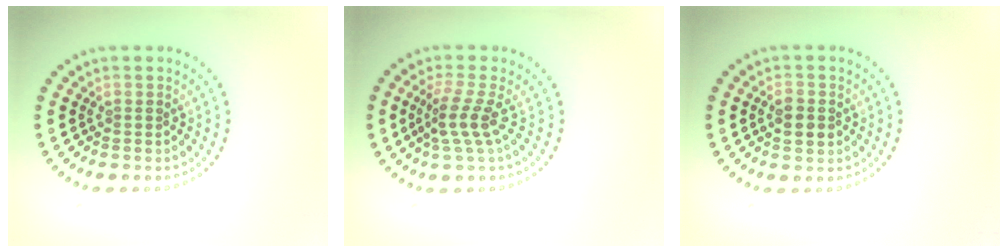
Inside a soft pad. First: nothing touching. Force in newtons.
{"total": 2.6, "press": 1.8, "slide": 1.9}
{"total": 2.7, "press": 2.7, "slide": 0.1}